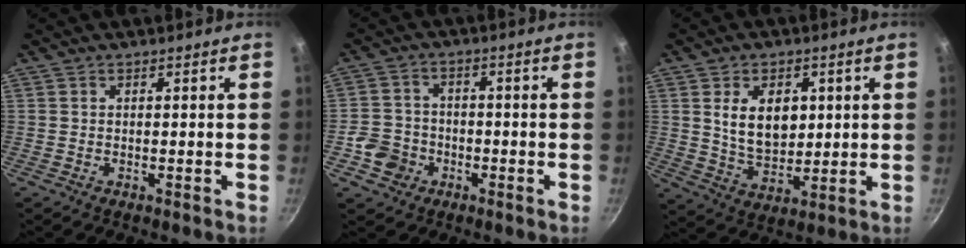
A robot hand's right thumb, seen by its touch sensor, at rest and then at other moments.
{"total": 6.4, "force": [-2.6, 5.5, 1.9], "torque": [-0.015, 0.021, -0.047]}
{"total": 10.4, "force": [2.6, 6.8, 7.4], "torque": [-0.092, -0.019, 0.057]}